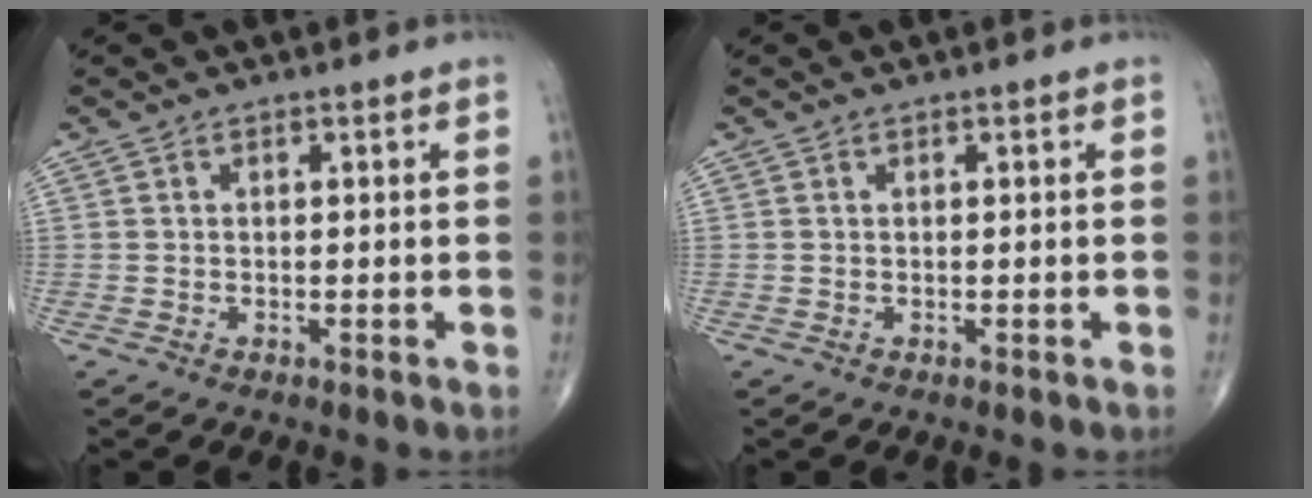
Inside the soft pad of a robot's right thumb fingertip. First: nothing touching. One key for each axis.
{"total": 0.0}